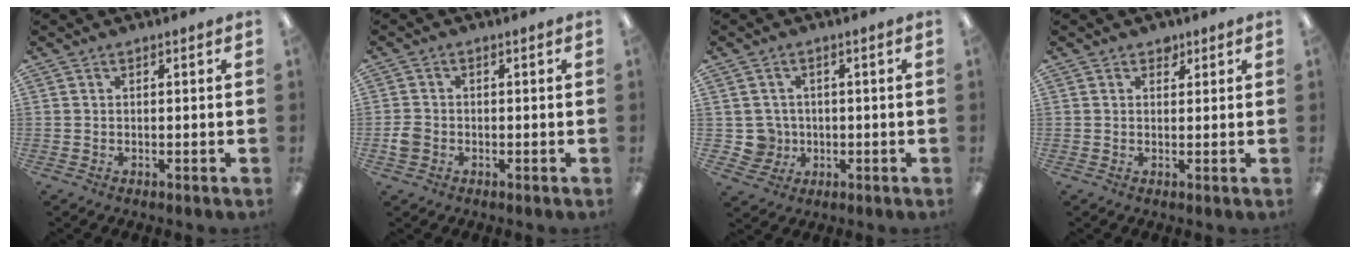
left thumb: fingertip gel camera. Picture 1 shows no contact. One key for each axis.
{"total": 2.7, "fx": -0.9, "fy": 2.1, "fz": 1.3, "tx": -0.020, "ty": 0.007, "tz": -0.017}
{"total": 4.9, "fx": 0.1, "fy": 4.8, "fz": 0.8, "tx": -0.025, "ty": 0.006, "tz": 0.004}
{"total": 1.9, "fx": 1.4, "fy": 1.3, "fz": 0.5, "tx": 0.004, "ty": -0.004, "tz": 0.022}